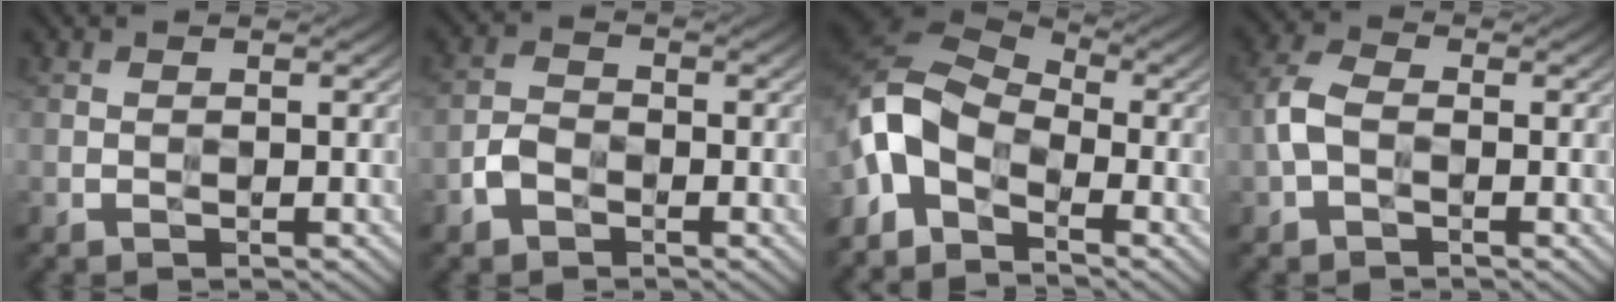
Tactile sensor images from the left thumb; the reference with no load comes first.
{"total": 2.9, "force": [-1.7, 1.9, 1.3], "torque": [-0.028, 0.003, -0.042]}
{"total": 8.6, "force": [-4.3, 4.5, 6.0], "torque": [-0.132, 0.009, -0.109]}
{"total": 3.8, "force": [-0.8, 2.4, 2.8], "torque": [-0.072, 0.009, -0.025]}